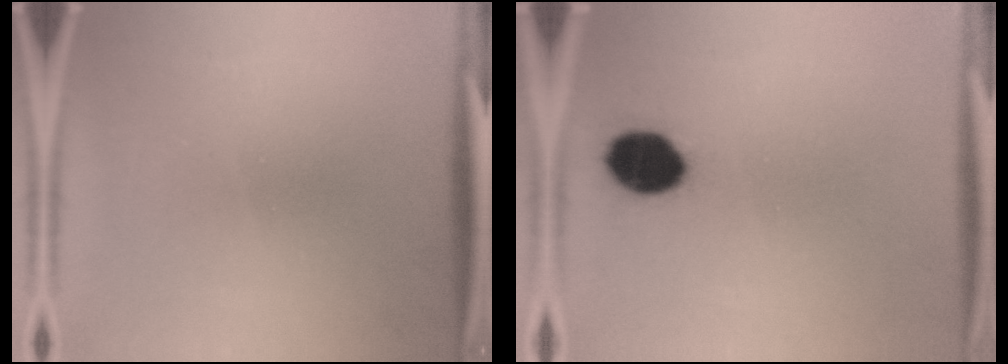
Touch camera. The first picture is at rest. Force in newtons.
{"total": 8.8}